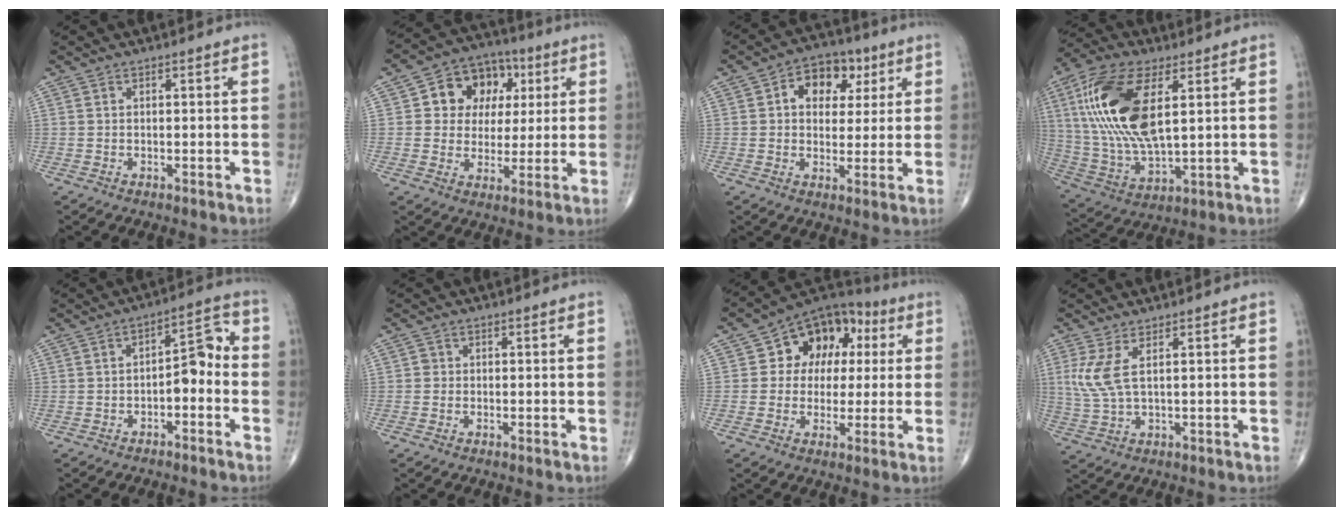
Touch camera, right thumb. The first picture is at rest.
{"total": 12.5, "force": [3.3, 10.1, 6.5], "torque": [-0.051, 0.005, 0.050]}
{"total": 10.0, "force": [3.3, 7.2, 6.1], "torque": [-0.049, 0.002, 0.048]}
{"total": 20.7, "force": [5.4, 9.2, 17.7], "torque": [-0.375, -0.015, 0.102]}
{"total": 6.9, "force": [-1.9, 3.4, 5.6], "torque": [-0.065, 0.040, -0.034]}
{"total": 0.7, "force": [-0.1, 0.7, 0.2], "torque": [0.002, 0.003, -0.005]}
{"total": 13.5, "force": [3.0, 10.2, 8.2], "torque": [-0.062, 0.018, 0.037]}
{"total": 5.3, "force": [1.8, 1.3, 4.9], "torque": [-0.132, -0.008, 0.045]}